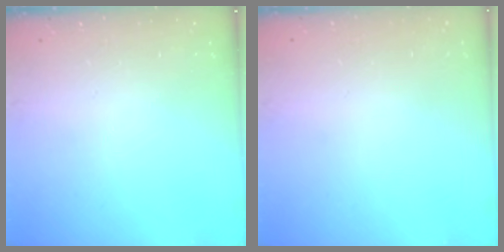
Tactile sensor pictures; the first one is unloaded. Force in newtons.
{"total": 0.0}